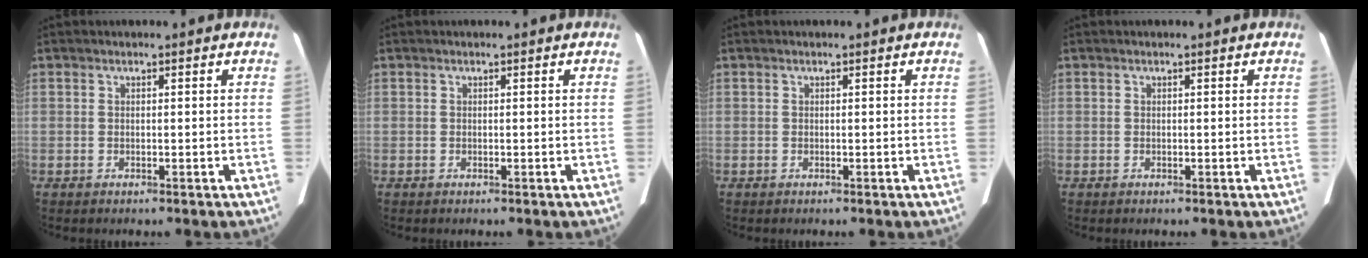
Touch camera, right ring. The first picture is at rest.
{"total": 0.0}
{"total": 0.0}
{"total": 0.0}